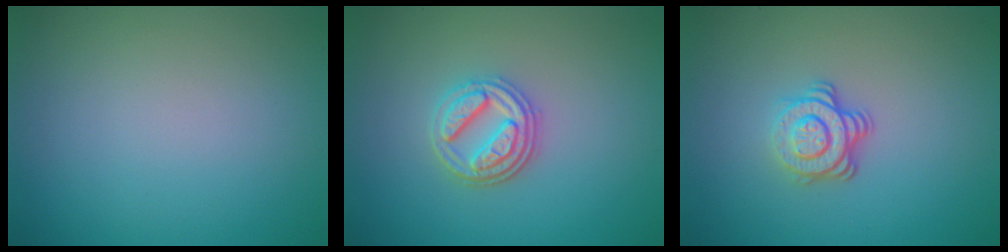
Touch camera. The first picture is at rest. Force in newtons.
{"total": 3.6, "press": 3.2, "slide": 1.7}
{"total": 3.5, "press": 2.6, "slide": 2.4}